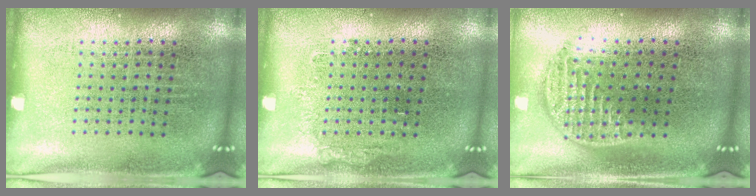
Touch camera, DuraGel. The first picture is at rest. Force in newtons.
{"total": 0.7, "press": 0.7, "slide": 0.2}
{"total": 1.3, "press": 1.1, "slide": 0.7}